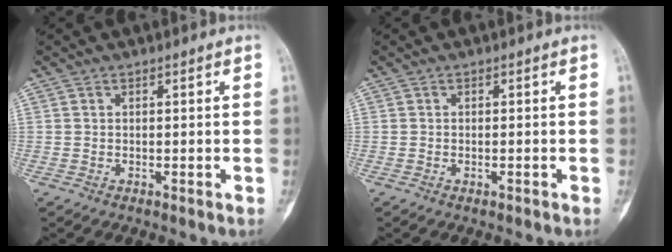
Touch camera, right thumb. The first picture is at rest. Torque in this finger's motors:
{"motor_torque": [0.34, 0.32, -0.36, 0.09, 0.05]}